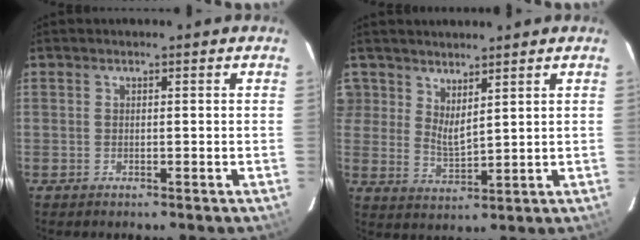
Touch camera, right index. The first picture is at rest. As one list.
[{"total": 4.8, "force": [3.5, 2.6, 2.0], "torque": [-0.037, -0.008, 0.067]}]